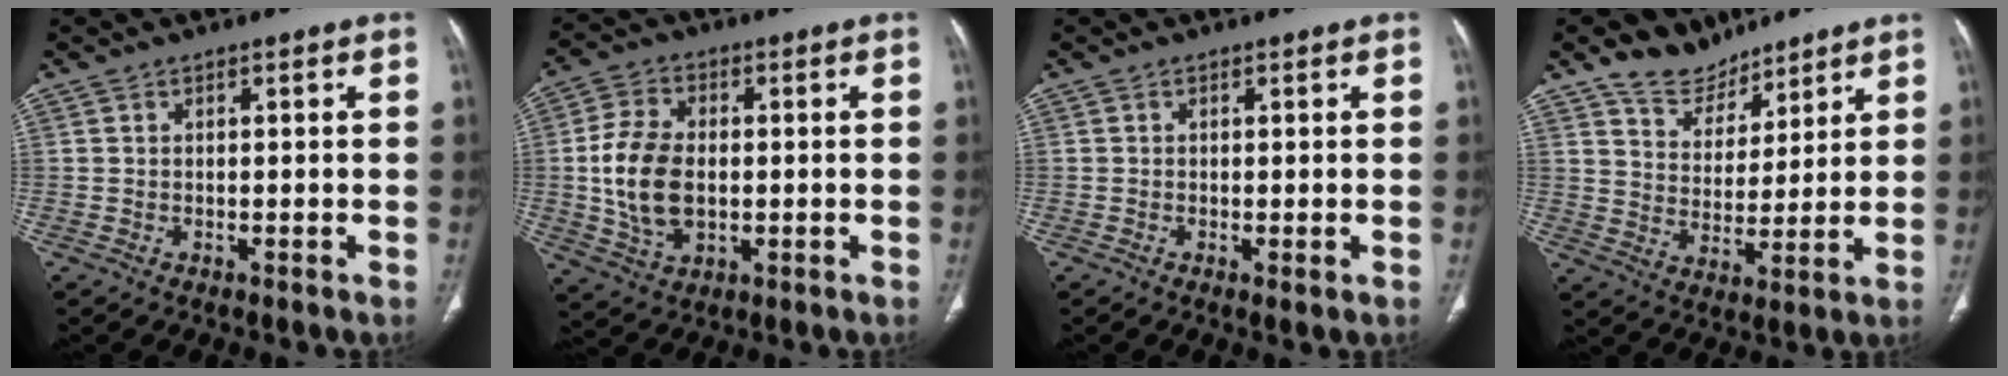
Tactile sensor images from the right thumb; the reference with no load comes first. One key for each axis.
{"total": 12.0, "fx": -0.3, "fy": 7.7, "fz": 9.2, "tx": -0.177, "ty": 0.003, "tz": 0.000}
{"total": 0.9, "fx": -0.2, "fy": 0.2, "fz": 0.9, "tx": -0.022, "ty": -0.005, "tz": -0.004}
{"total": 9.3, "fx": 7.3, "fy": 5.4, "fz": 1.5, "tx": 0.005, "ty": -0.054, "tz": 0.142}